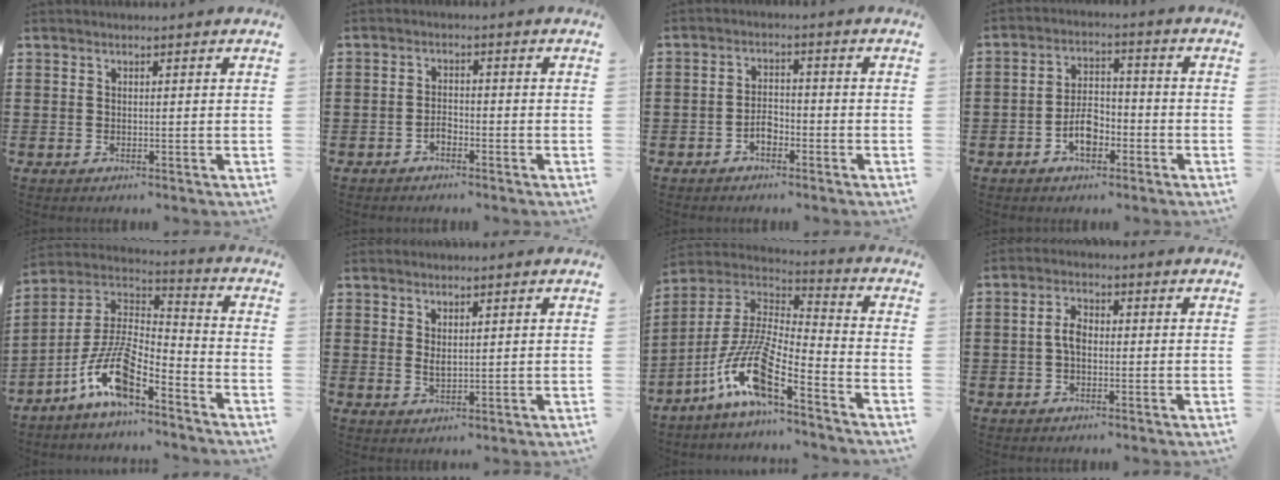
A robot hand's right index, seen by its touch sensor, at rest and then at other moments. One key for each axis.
{"total": 1.8, "fx": -1.3, "fy": 1.0, "fz": 0.8, "tx": -0.020, "ty": 0.001, "tz": -0.026}
{"total": 3.1, "fx": -1.7, "fy": 1.8, "fz": 1.9, "tx": -0.038, "ty": 0.004, "tz": -0.033}
{"total": 5.8, "fx": -2.5, "fy": 3.3, "fz": 4.1, "tx": -0.075, "ty": 0.003, "tz": -0.049}
{"total": 10.7, "fx": -7.0, "fy": 3.1, "fz": 7.5, "tx": -0.176, "ty": -0.007, "tz": -0.142}
{"total": 1.8, "fx": 1.0, "fy": 0.6, "fz": 1.3, "tx": -0.026, "ty": 0.001, "tz": 0.017}
{"total": 11.9, "fx": -7.5, "fy": 2.2, "fz": 9.0, "tx": -0.206, "ty": -0.013, "tz": -0.155}
{"total": 3.4, "fx": -0.5, "fy": 1.9, "fz": 2.8, "tx": -0.063, "ty": 0.002, "tz": -0.013}